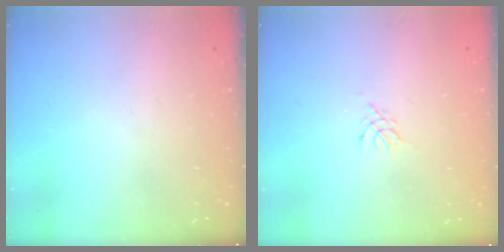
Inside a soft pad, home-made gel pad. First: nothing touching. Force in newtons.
{"total": 2.8, "press": 2.7, "slide": 0.6}